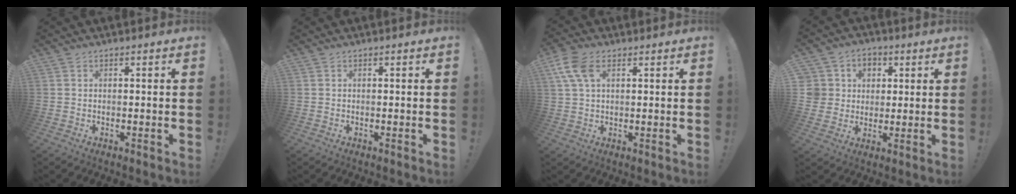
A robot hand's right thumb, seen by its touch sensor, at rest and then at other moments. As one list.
[{"total": 0.0}, {"total": 8.3, "force": [3.3, 4.8, 5.8], "torque": [-0.124, 0.000, 0.066]}, {"total": 7.8, "force": [1.4, 7.5, 1.6], "torque": [-0.021, -0.005, 0.034]}]